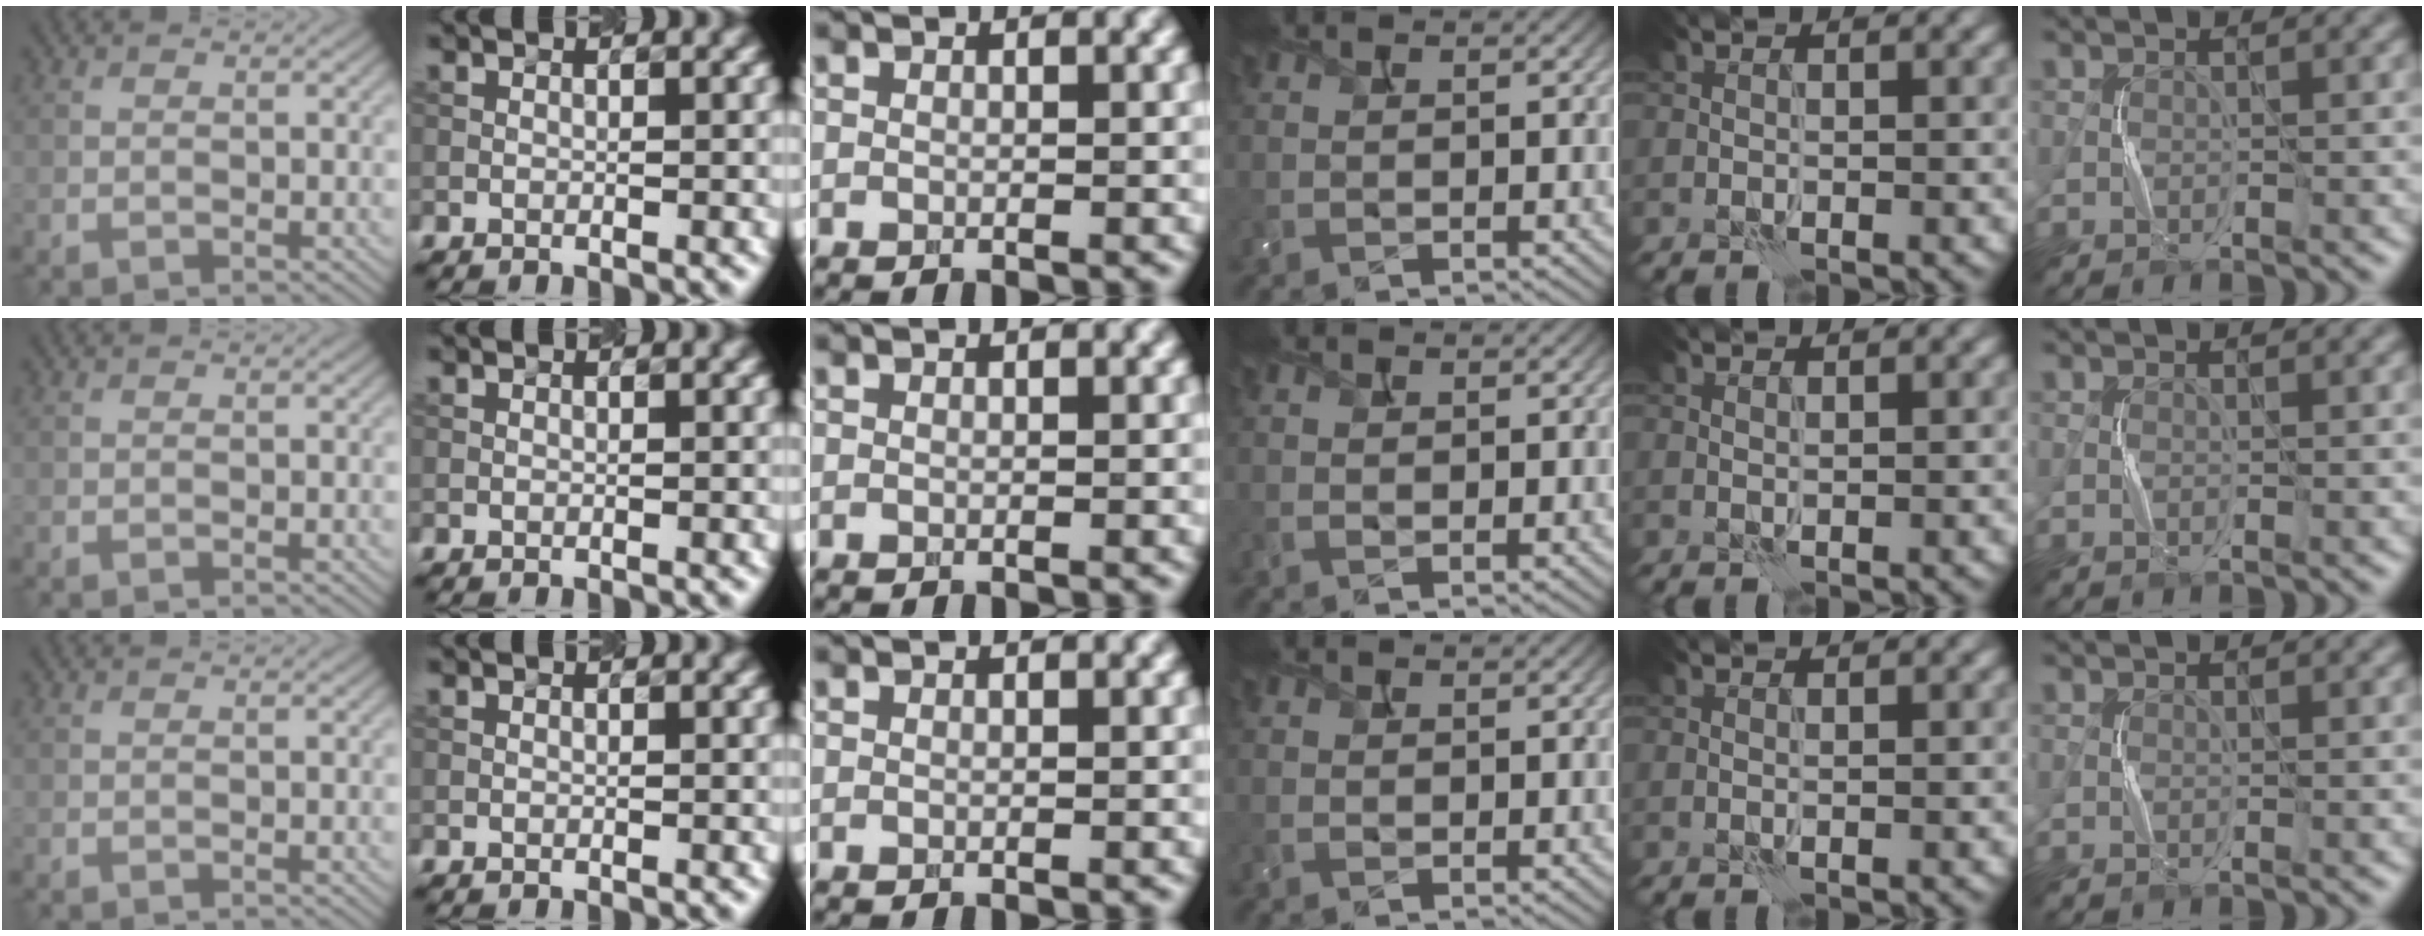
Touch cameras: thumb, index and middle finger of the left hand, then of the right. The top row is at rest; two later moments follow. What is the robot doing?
{"motion": "squeeze", "object": "bubble wrap"}